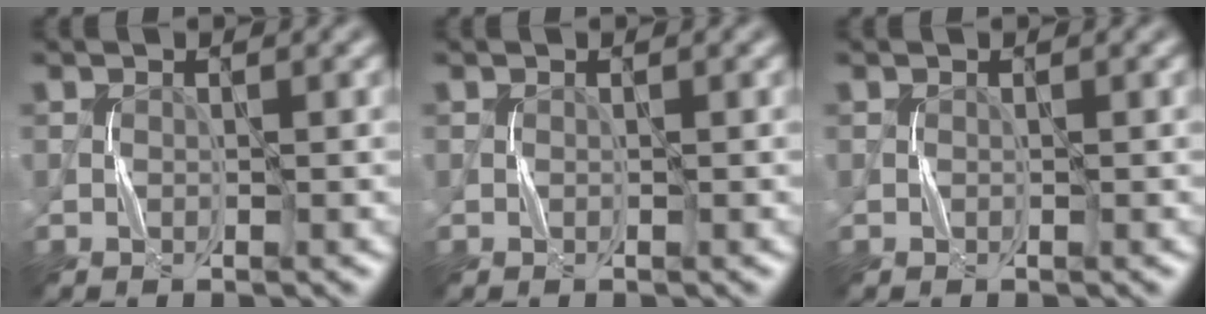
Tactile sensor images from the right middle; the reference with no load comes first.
{"total": 0.0}
{"total": 0.0}